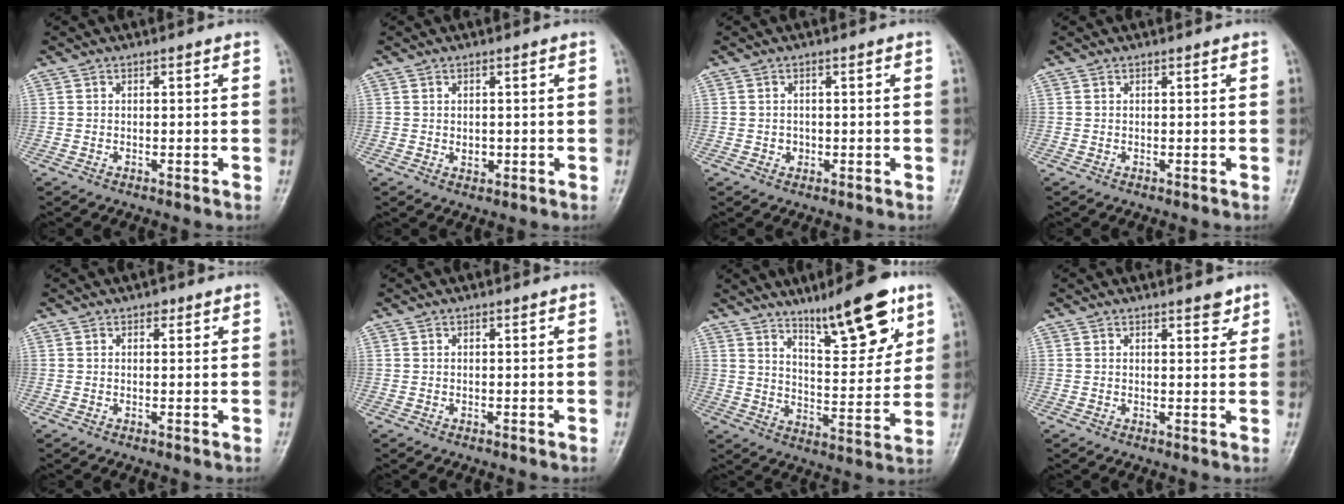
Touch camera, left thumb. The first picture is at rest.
{"total": 1.8, "force": [0.1, 1.3, 1.2], "torque": [-0.012, -0.002, 0.005]}
{"total": 1.3, "force": [-0.1, 1.2, 0.4], "torque": [0.000, 0.003, 0.000]}
{"total": 0.0}
{"total": 1.2, "force": [0.7, 0.7, 0.6], "torque": [0.000, -0.002, 0.007]}
{"total": 0.0}
{"total": 15.0, "force": [9.7, 4.1, 10.7], "torque": [-0.133, -0.061, 0.159]}
{"total": 2.7, "force": [2.0, 1.1, 1.6], "torque": [-0.009, -0.011, 0.025]}